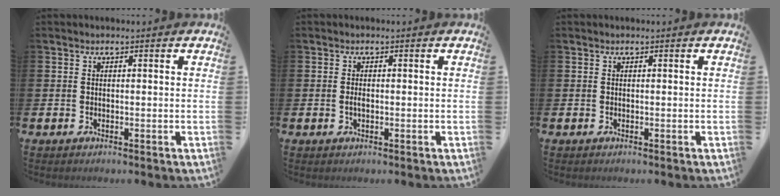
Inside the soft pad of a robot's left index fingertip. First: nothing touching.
{"total": 1.0, "force": [-0.1, 0.5, 0.9], "torque": [-0.017, 0.002, -0.004]}
{"total": 0.0}